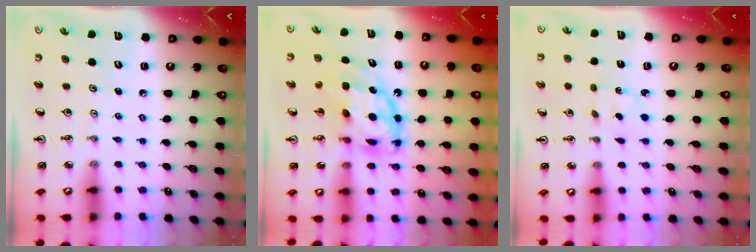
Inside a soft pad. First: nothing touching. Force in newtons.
{"total": 11.9, "press": 11.9, "slide": 1.0}
{"total": 1.9, "press": 1.9, "slide": 0.4}